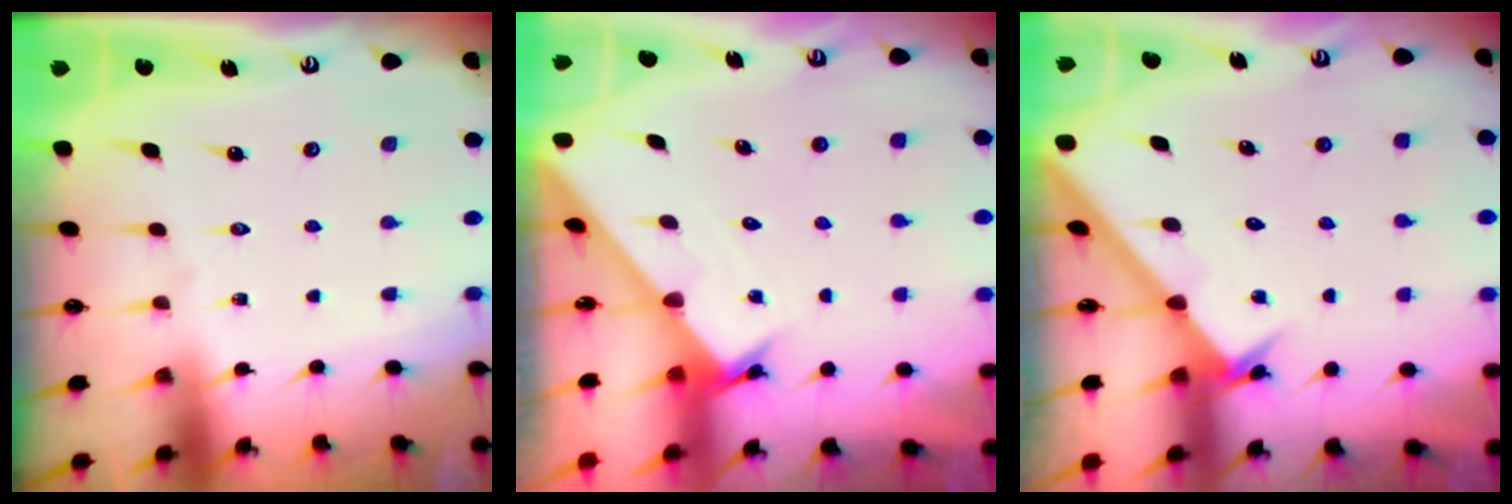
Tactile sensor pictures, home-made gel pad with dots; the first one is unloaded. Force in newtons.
{"total": 1.8, "press": 1.8, "slide": 0.1}
{"total": 2.1, "press": 2.1, "slide": 0.2}